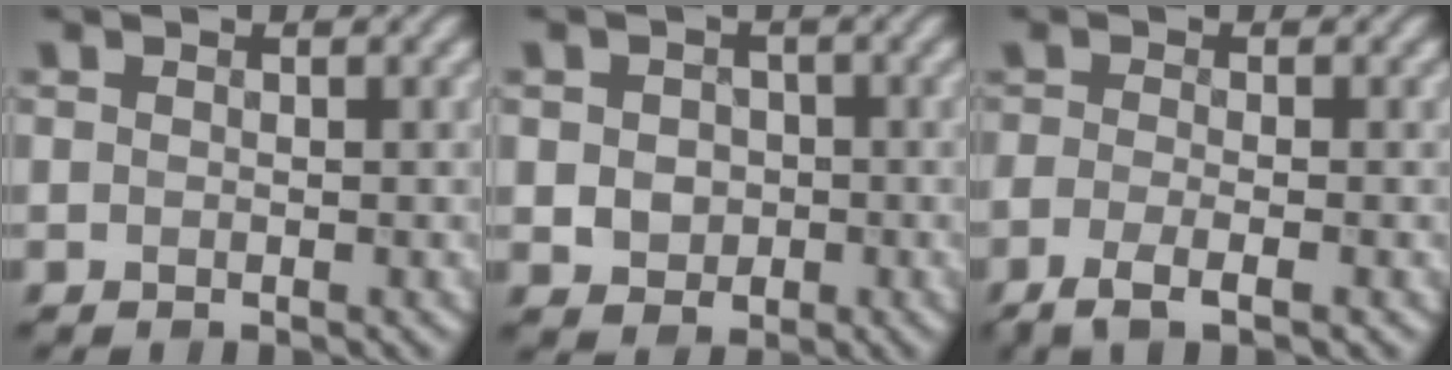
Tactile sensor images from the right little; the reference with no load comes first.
{"total": 2.4, "force": [-0.3, 2.1, 1.0], "torque": [-0.020, -0.002, -0.002]}
{"total": 3.1, "force": [-1.6, 0.7, 2.6], "torque": [-0.044, -0.014, -0.034]}